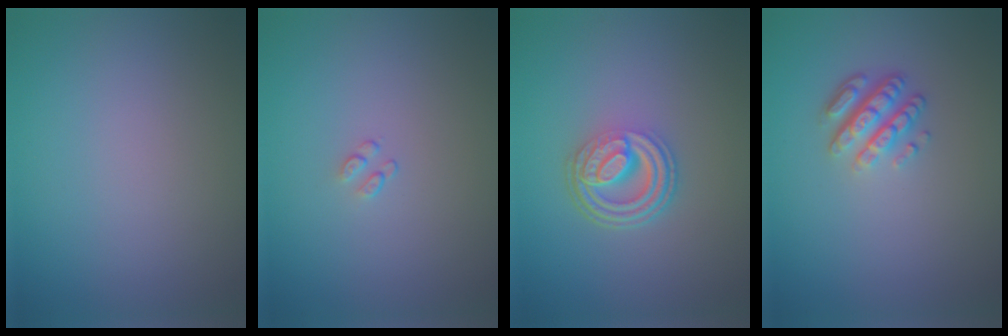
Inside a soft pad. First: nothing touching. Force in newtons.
{"total": 0.6, "press": 0.4, "slide": 0.5}
{"total": 4.8, "press": 3.3, "slide": 3.5}
{"total": 3.4, "press": 2.6, "slide": 2.3}